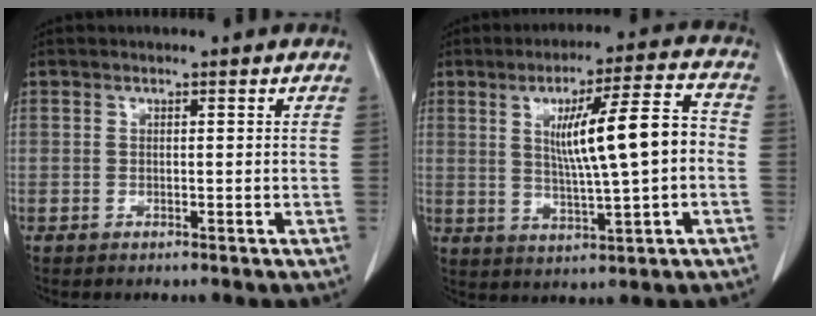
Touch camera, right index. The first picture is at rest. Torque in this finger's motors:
{"motor_torque": [0.92, 0.53, 0.34, 0.14]}